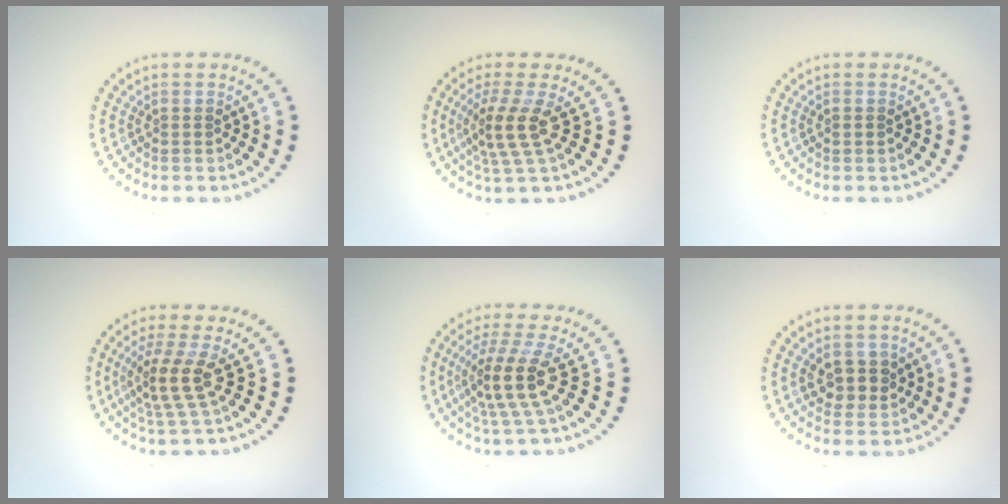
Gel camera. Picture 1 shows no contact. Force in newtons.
{"total": 3.4, "press": 2.6, "slide": 2.2}
{"total": 0.6, "press": 0.6, "slide": 0.1}
{"total": 3.3, "press": 2.7, "slide": 1.9}
{"total": 4.3, "press": 3.4, "slide": 2.7}
{"total": 2.9, "press": 2.8, "slide": 0.9}